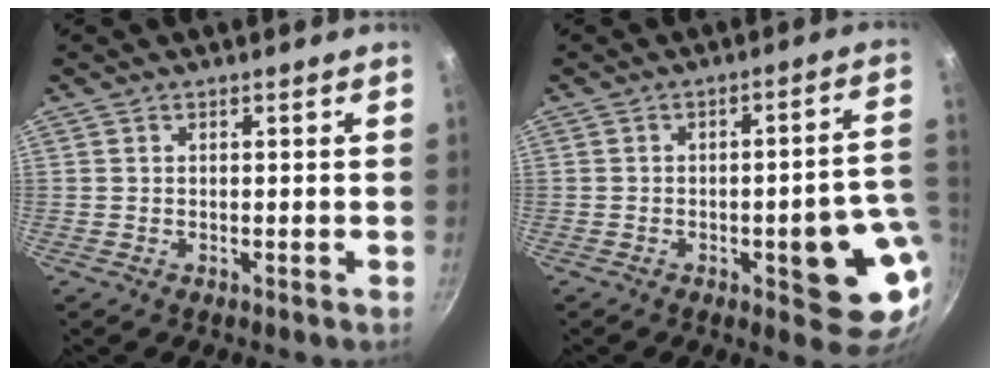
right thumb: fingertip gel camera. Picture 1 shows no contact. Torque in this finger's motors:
{"motor_torque": [1.92, 1.46, 1.24, -0.51, 0.22]}